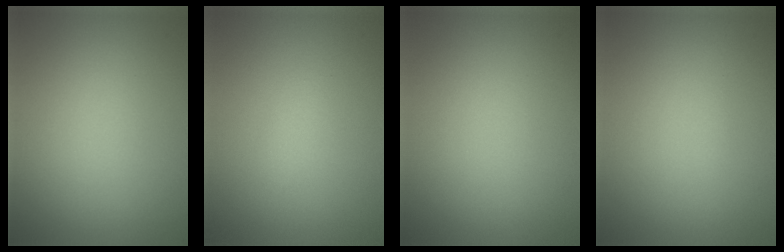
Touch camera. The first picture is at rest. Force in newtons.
{"total": 0.7, "press": 0.7, "slide": 0.0}
{"total": 0.0}
{"total": 0.0}